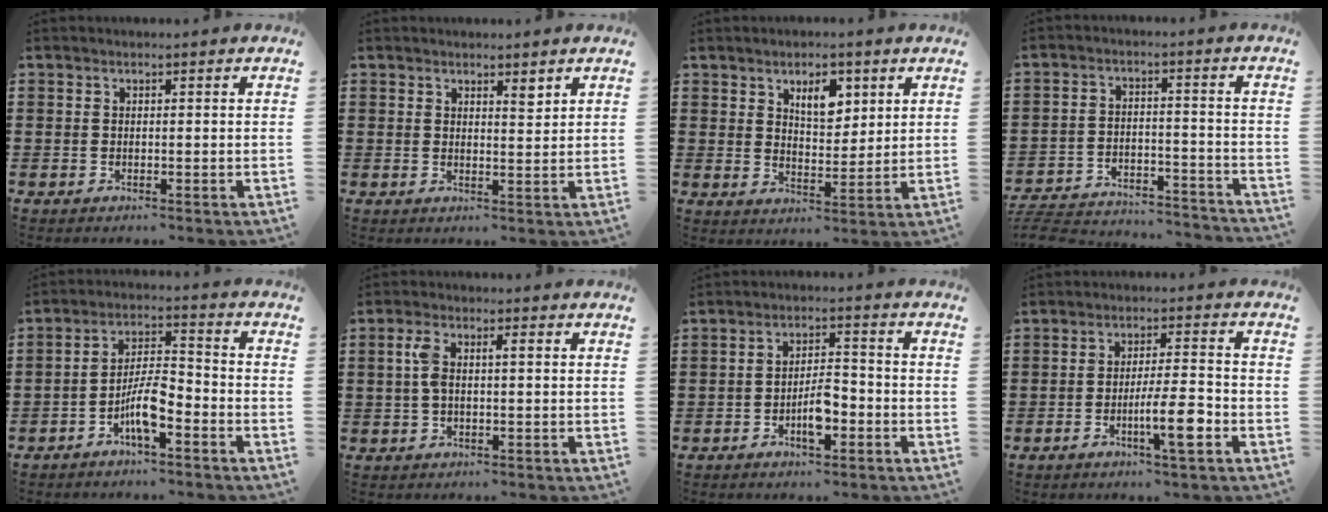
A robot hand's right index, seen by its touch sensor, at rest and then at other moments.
{"total": 2.2, "force": [1.8, 0.6, 1.0], "torque": [-0.014, 0.001, 0.030]}
{"total": 5.3, "force": [2.9, 2.8, 3.5], "torque": [-0.054, 0.001, 0.045]}
{"total": 5.4, "force": [-5.1, 0.7, 1.4], "torque": [-0.036, 0.001, -0.106]}
{"total": 6.7, "force": [-3.5, 2.0, 5.4], "torque": [-0.119, 0.001, -0.070]}
{"total": 3.9, "force": [0.3, 1.4, 3.6], "torque": [-0.084, 0.002, -0.003]}
{"total": 5.3, "force": [-2.2, 2.0, 4.3], "torque": [-0.079, 0.008, -0.041]}
{"total": 7.5, "force": [-2.9, 1.3, 6.8], "torque": [-0.114, -0.001, -0.050]}